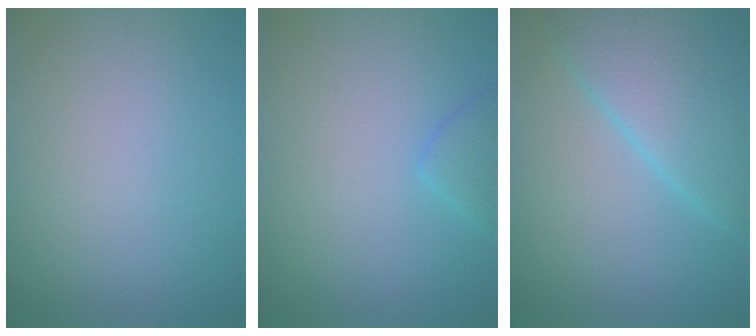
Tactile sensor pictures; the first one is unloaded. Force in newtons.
{"total": 1.7, "press": 1.7, "slide": 0.2}
{"total": 6.8, "press": 6.8, "slide": 0.5}